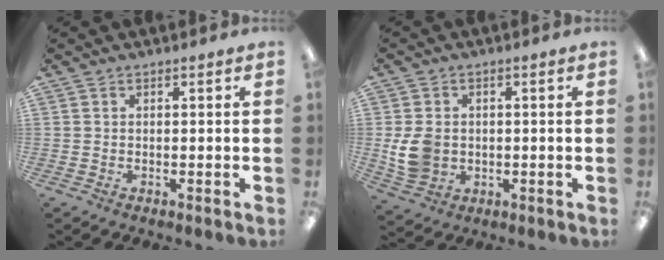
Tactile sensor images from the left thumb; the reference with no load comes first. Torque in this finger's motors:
{"motor_torque": [0.88, 0.90, 0.44, -0.42, 0.23]}